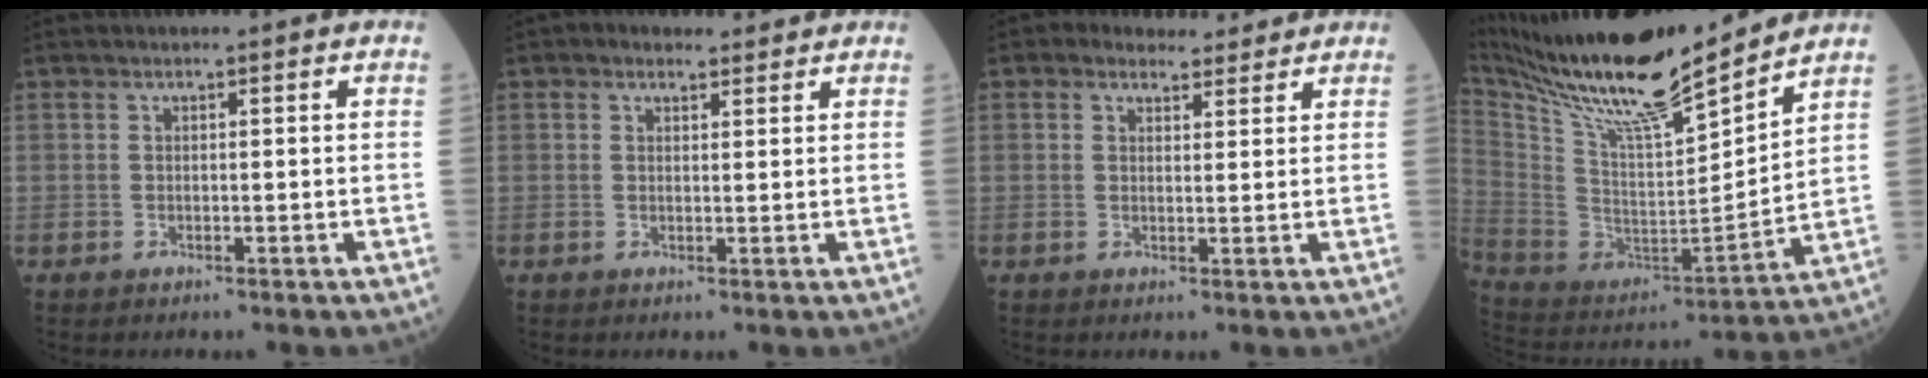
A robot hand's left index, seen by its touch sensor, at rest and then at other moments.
{"total": 2.6, "force": [1.9, 1.5, 0.9], "torque": [-0.023, 0.020, 0.029]}
{"total": 4.5, "force": [3.8, 2.3, 0.9], "torque": [-0.012, 0.017, 0.052]}
{"total": 22.3, "force": [19.3, 1.3, 11.1], "torque": [-0.212, -0.021, 0.338]}